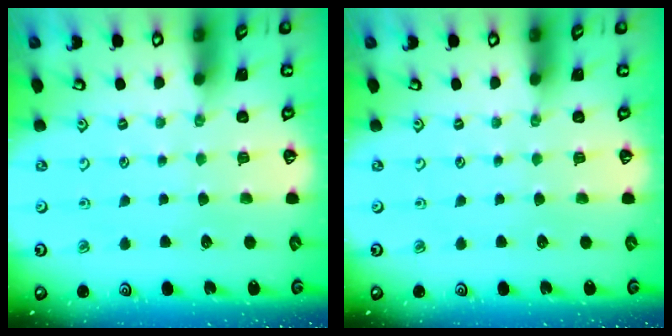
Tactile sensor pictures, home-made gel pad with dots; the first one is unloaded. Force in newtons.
{"total": 0.0}